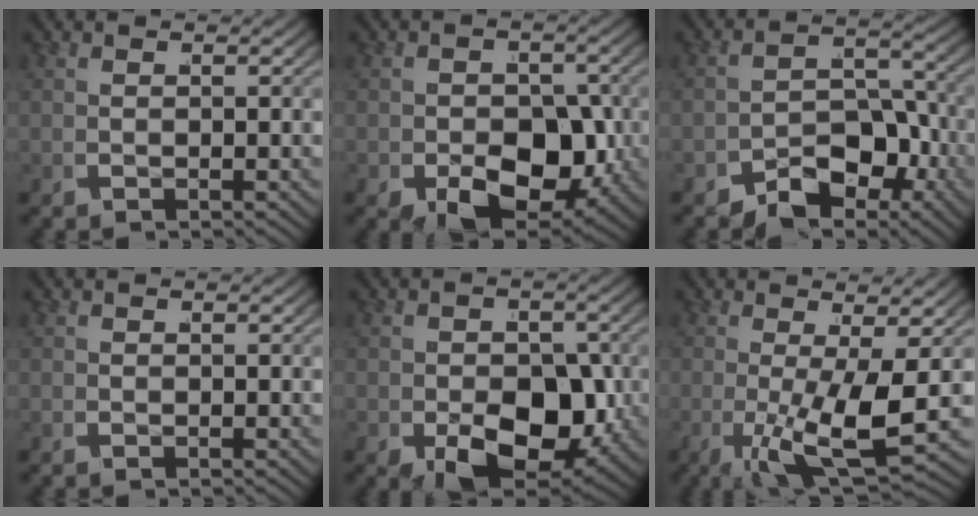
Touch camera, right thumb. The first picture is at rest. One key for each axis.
{"total": 8.7, "fx": -2.2, "fy": 5.9, "fz": 6.0, "tx": -0.117, "ty": -0.047, "tz": -0.018}
{"total": 5.4, "fx": -3.7, "fy": 2.9, "fz": 2.5, "tx": -0.034, "ty": -0.010, "tz": -0.065}
{"total": 0.0}
{"total": 9.7, "fx": -2.4, "fy": 6.3, "fz": 7.0, "tx": -0.135, "ty": -0.057, "tz": -0.016}
{"total": 7.3, "fx": -1.2, "fy": 2.6, "fz": 6.8, "tx": -0.140, "ty": -0.025, "tz": -0.015}